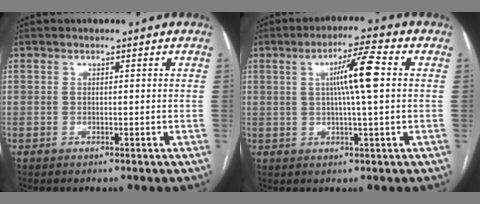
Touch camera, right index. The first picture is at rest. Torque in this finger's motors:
{"motor_torque": [0.60, 0.10, 0.35, 0.10]}